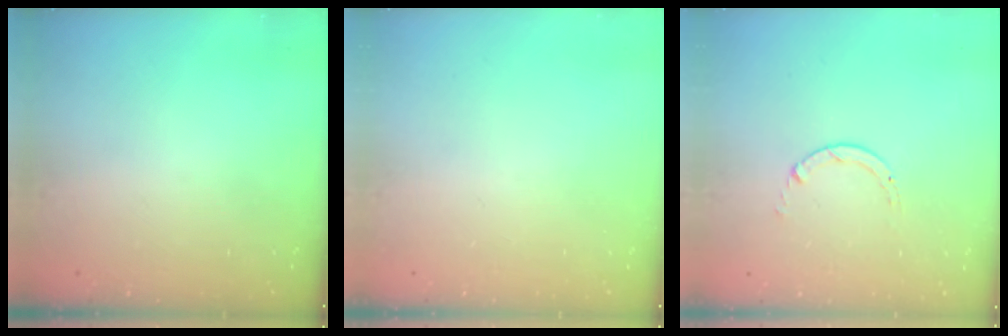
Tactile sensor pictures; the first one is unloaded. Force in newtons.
{"total": 0.0}
{"total": 0.6, "press": 0.5, "slide": 0.1}